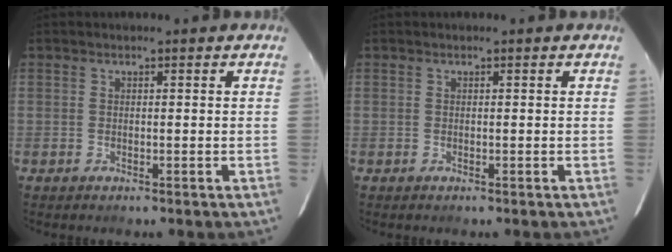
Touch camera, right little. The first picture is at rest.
{"total": 0.0}